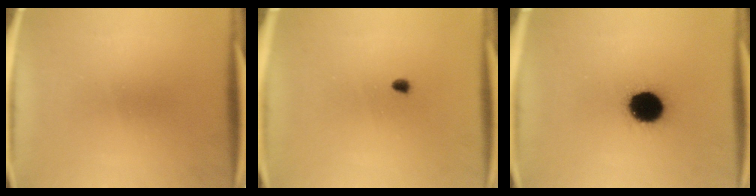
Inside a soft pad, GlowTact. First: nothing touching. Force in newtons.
{"total": 1.3}
{"total": 13.3}